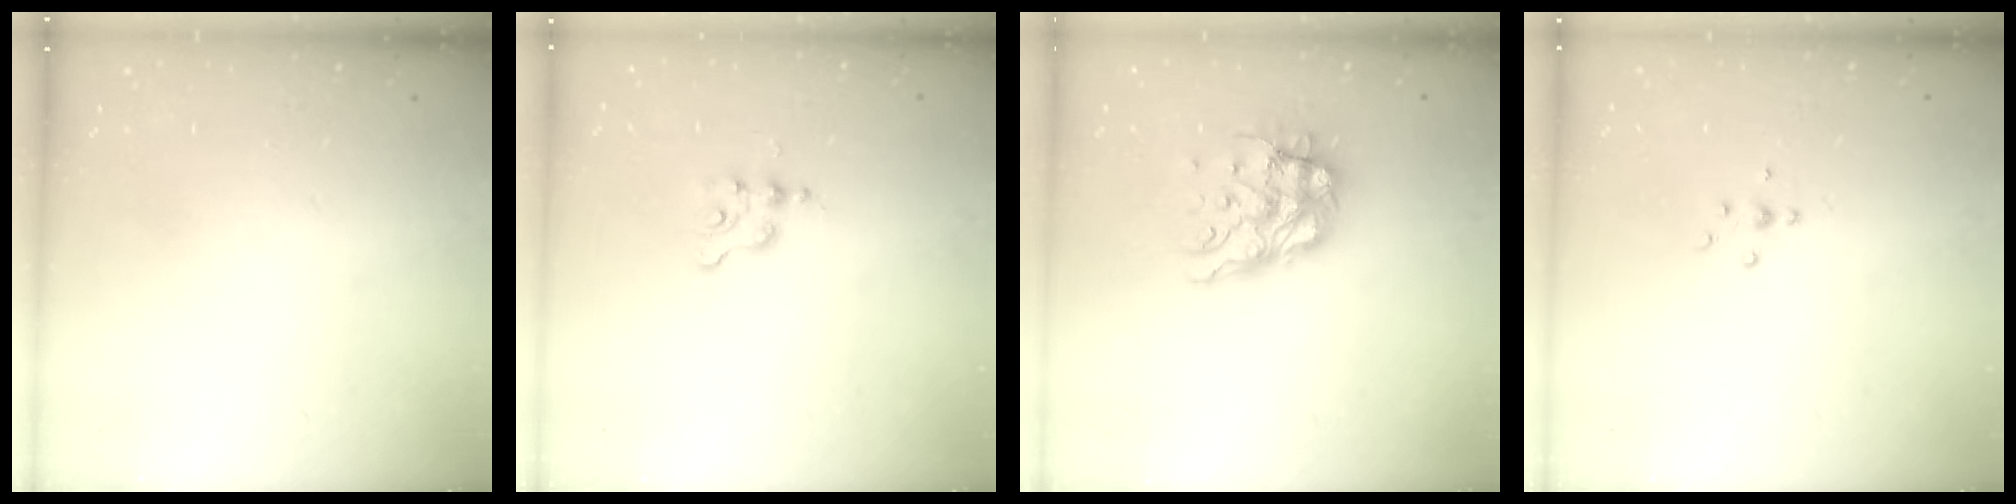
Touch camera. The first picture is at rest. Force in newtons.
{"total": 1.7, "press": 1.7, "slide": 0.2}
{"total": 11.8, "press": 11.7, "slide": 1.2}
{"total": 4.9, "press": 4.8, "slide": 1.1}